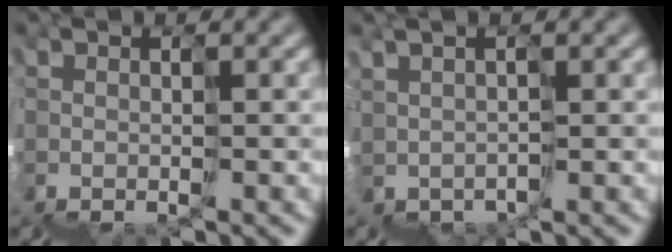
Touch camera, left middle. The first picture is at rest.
{"total": 2.5, "force": [1.4, -1.1, -1.7], "torque": [-0.003, 0.019, 0.020]}